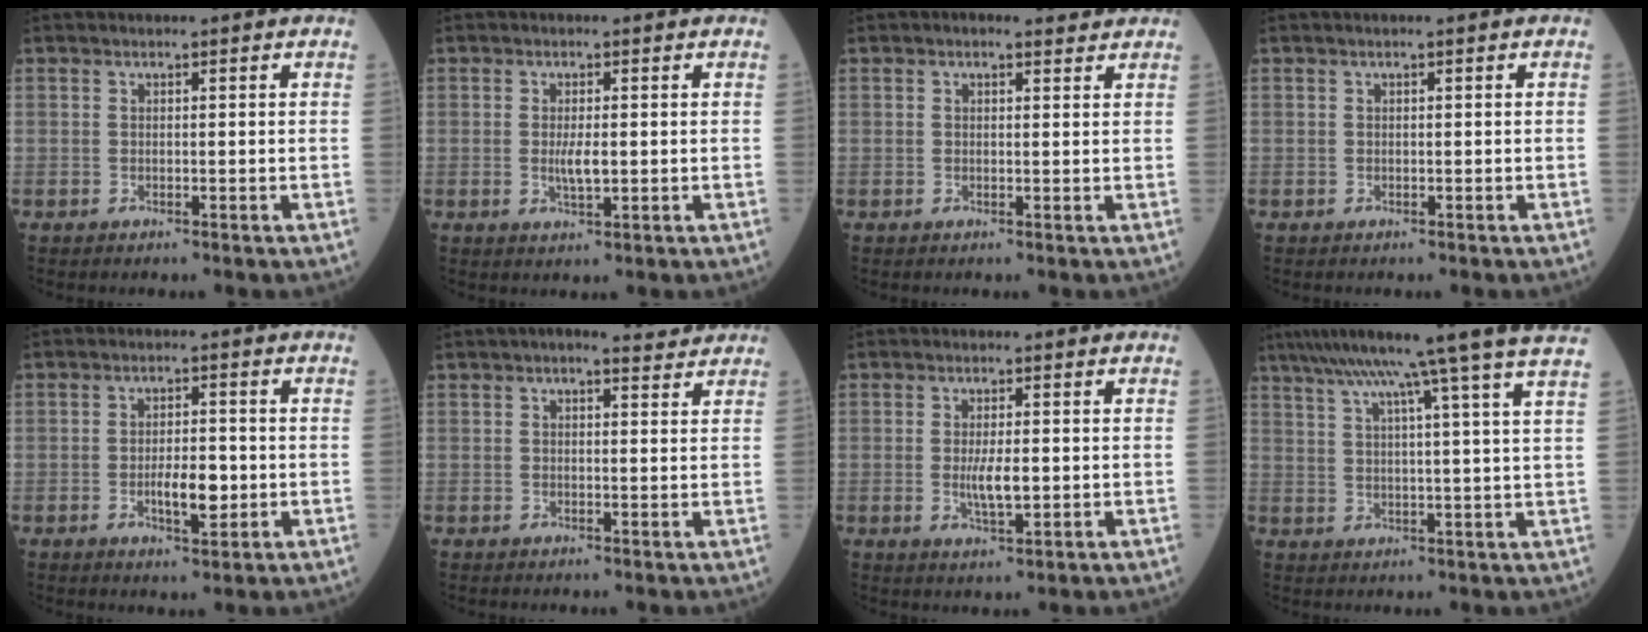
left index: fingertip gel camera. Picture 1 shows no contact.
{"total": 2.6, "force": [-0.1, 0.7, 2.5], "torque": [-0.049, -0.004, -0.001]}
{"total": 2.0, "force": [1.6, 0.9, 0.9], "torque": [-0.016, 0.013, 0.019]}
{"total": 0.0}
{"total": 5.0, "force": [-1.2, 1.8, 4.5], "torque": [-0.076, -0.002, -0.019]}
{"total": 4.9, "force": [4.1, 1.3, 2.2], "torque": [-0.034, 0.023, 0.049]}
{"total": 3.8, "force": [-0.3, 1.0, 3.6], "torque": [-0.071, -0.006, -0.004]}
{"total": 19.0, "force": [15.1, -3.1, 11.2], "torque": [-0.183, -0.018, 0.192]}